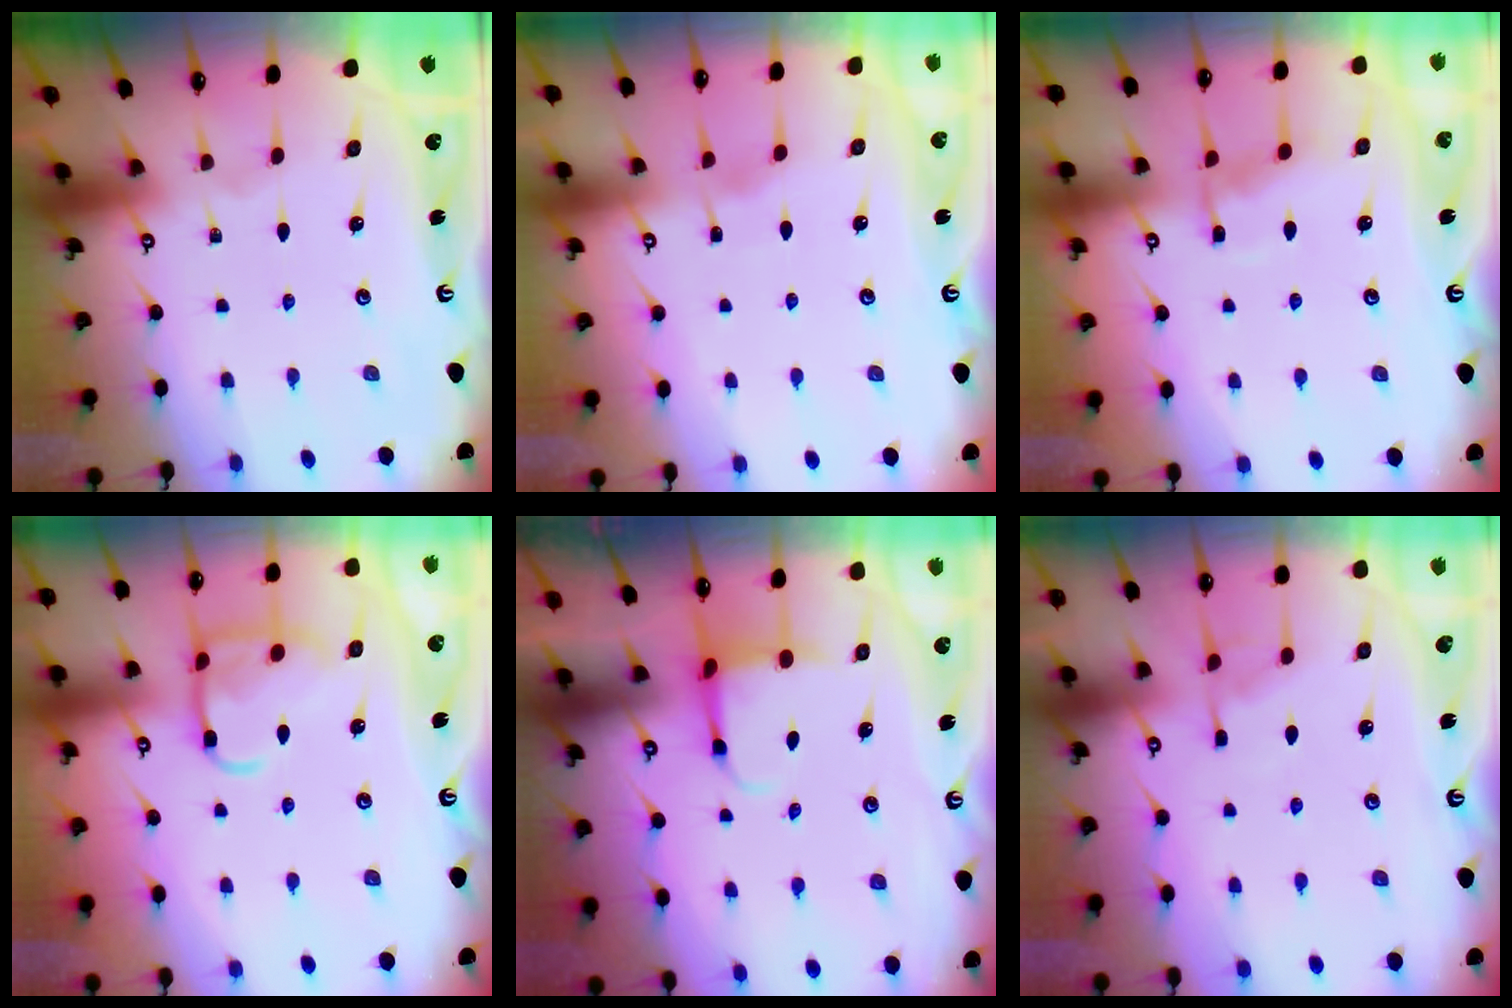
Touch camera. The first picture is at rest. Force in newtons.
{"total": 2.8, "press": 2.8, "slide": 0.4}
{"total": 7.3, "press": 7.2, "slide": 0.7}
{"total": 11.2, "press": 11.1, "slide": 1.0}
{"total": 3.7, "press": 3.5, "slide": 1.3}
{"total": 5.9, "press": 5.8, "slide": 0.7}